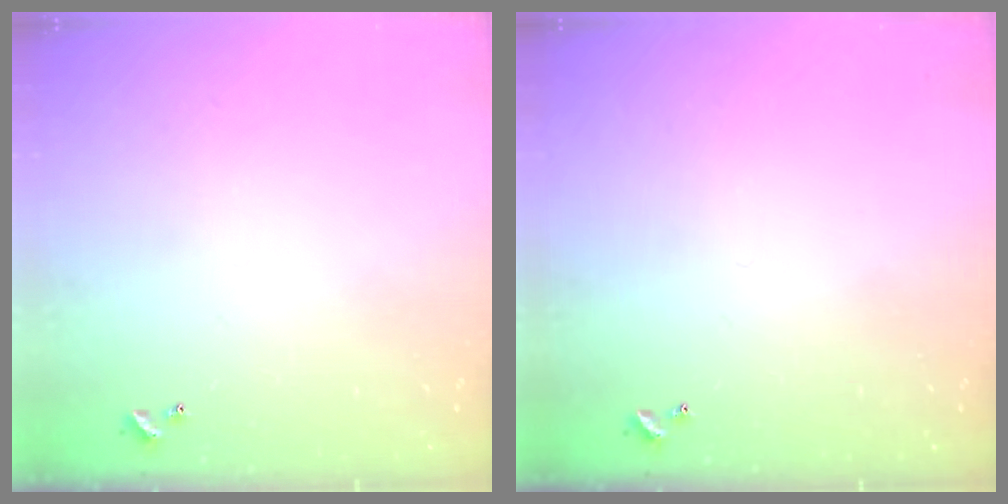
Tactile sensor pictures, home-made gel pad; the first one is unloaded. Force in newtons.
{"total": 0.0}